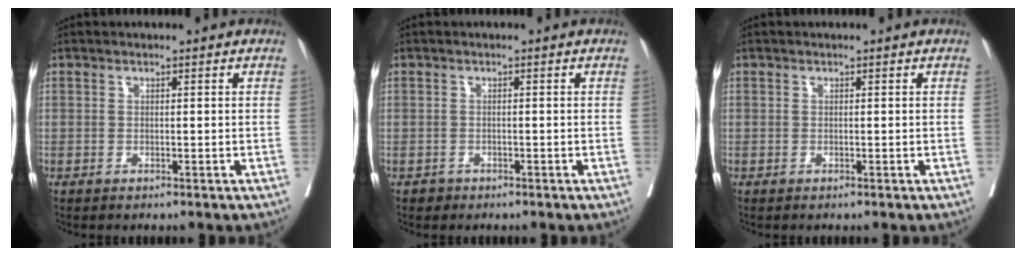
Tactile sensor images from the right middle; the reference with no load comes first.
{"total": 0.9, "force": [-0.6, 0.6, -0.1], "torque": [-0.001, 0.003, -0.011]}
{"total": 0.0}